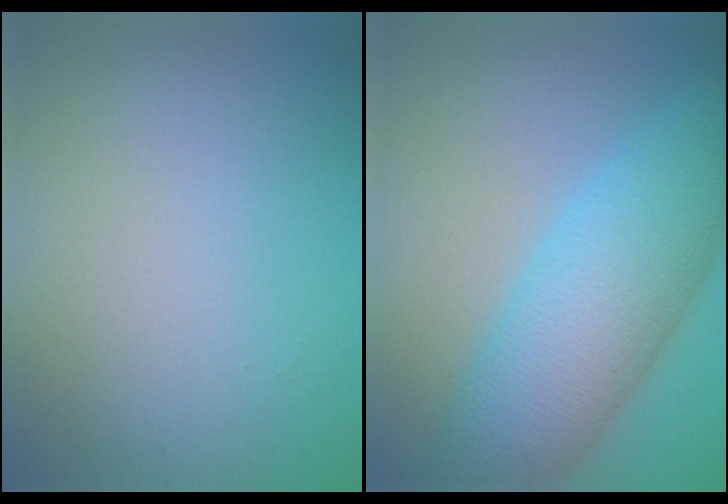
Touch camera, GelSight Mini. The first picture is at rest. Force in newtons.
{"total": 9.6, "press": 9.6, "slide": 0.1}